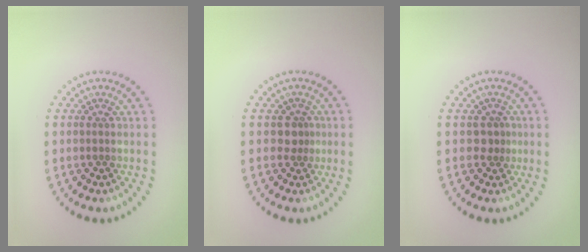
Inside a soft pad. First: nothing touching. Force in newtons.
{"total": 1.2, "press": 0.8, "slide": 0.9}
{"total": 1.2, "press": 0.8, "slide": 0.9}